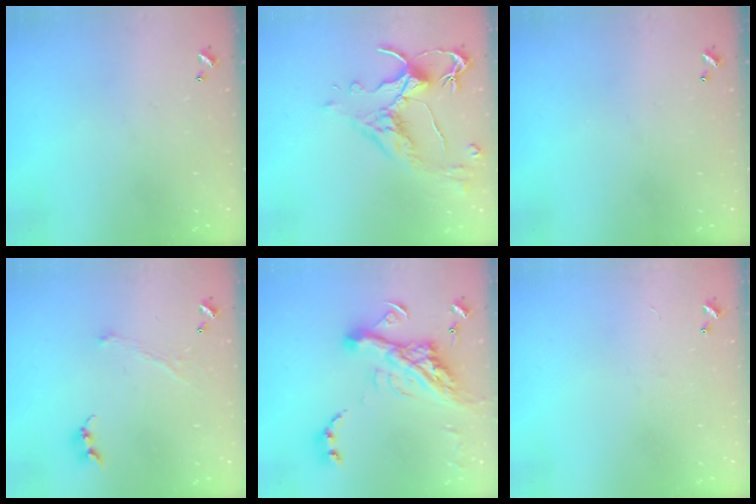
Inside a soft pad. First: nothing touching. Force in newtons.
{"total": 2.5, "press": 2.1, "slide": 1.4}
{"total": 0.0}
{"total": 1.3, "press": 1.2, "slide": 0.5}
{"total": 19.3, "press": 19.1, "slide": 2.5}
{"total": 2.4, "press": 2.4, "slide": 0.3}